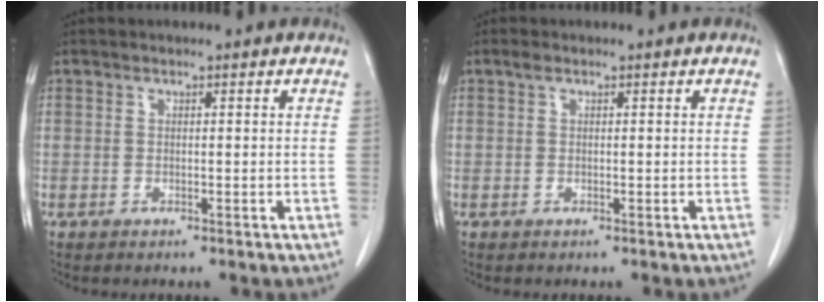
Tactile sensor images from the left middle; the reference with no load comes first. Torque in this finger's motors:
{"motor_torque": [0.05, -0.18, -0.21, -0.05]}